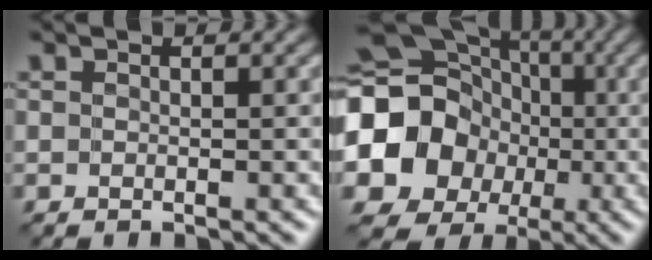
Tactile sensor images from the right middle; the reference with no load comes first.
{"total": 16.8, "force": [-1.6, 15.3, 6.7], "torque": [-0.153, -0.007, -0.061]}